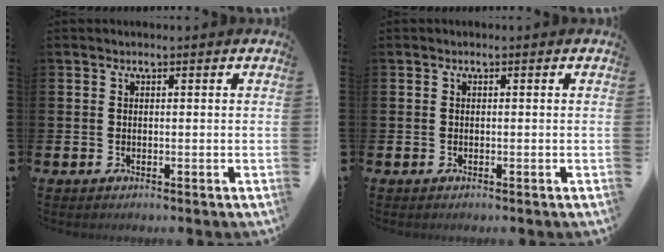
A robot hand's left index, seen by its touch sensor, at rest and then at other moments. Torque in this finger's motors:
{"motor_torque": [0.00, 0.00, 0.05, 0.00]}